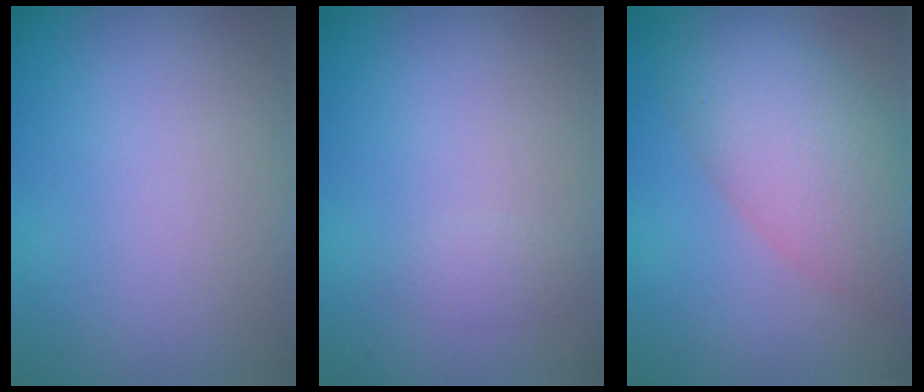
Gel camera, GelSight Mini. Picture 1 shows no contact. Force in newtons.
{"total": 0.9, "press": 0.9, "slide": 0.0}
{"total": 6.9, "press": 6.9, "slide": 0.5}